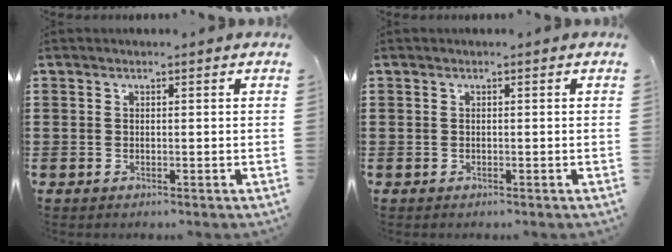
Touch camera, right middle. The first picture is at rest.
{"total": 0.0}